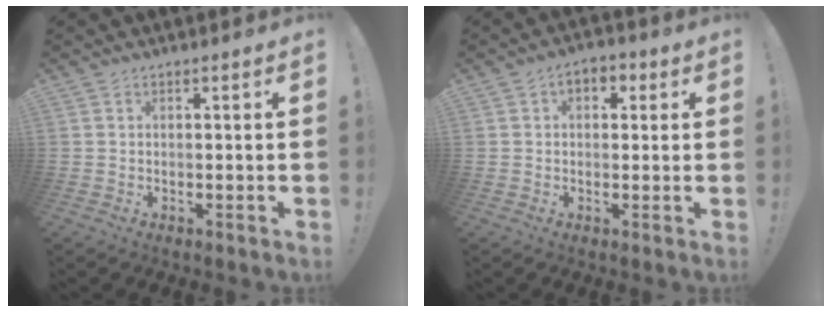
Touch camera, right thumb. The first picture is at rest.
{"total": 4.4, "force": [1.0, 3.2, 2.9], "torque": [-0.035, 0.006, 0.014]}